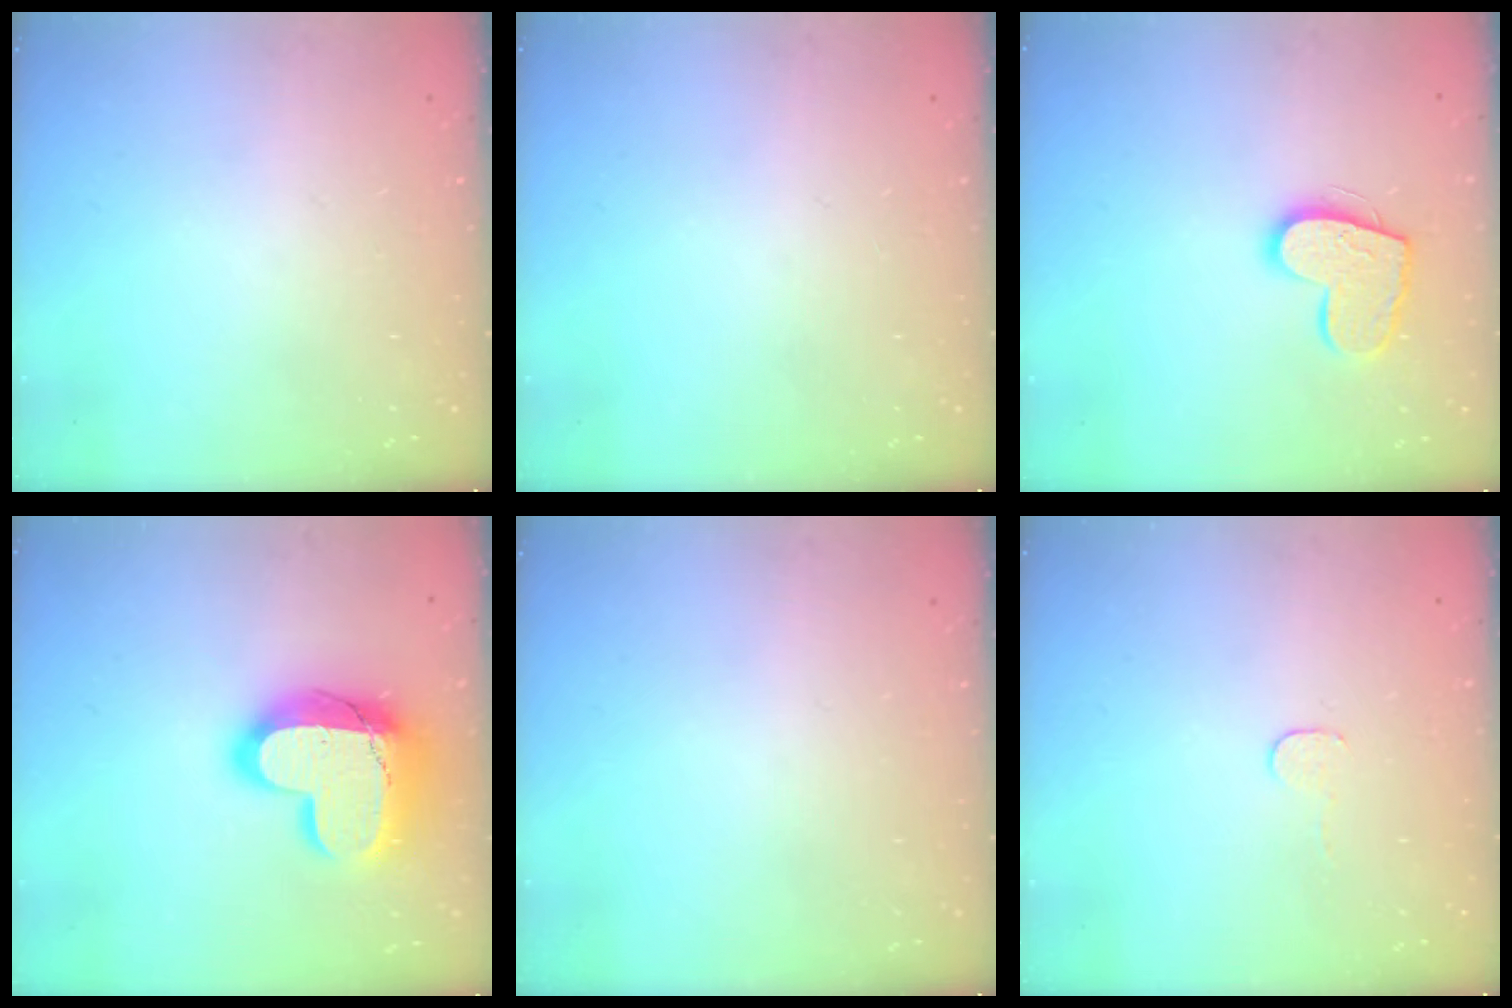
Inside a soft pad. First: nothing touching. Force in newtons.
{"total": 0.0}
{"total": 13.3, "press": 13.3, "slide": 0.9}
{"total": 24.2, "press": 24.2, "slide": 1.6}
{"total": 0.0}
{"total": 2.7, "press": 2.7, "slide": 0.2}